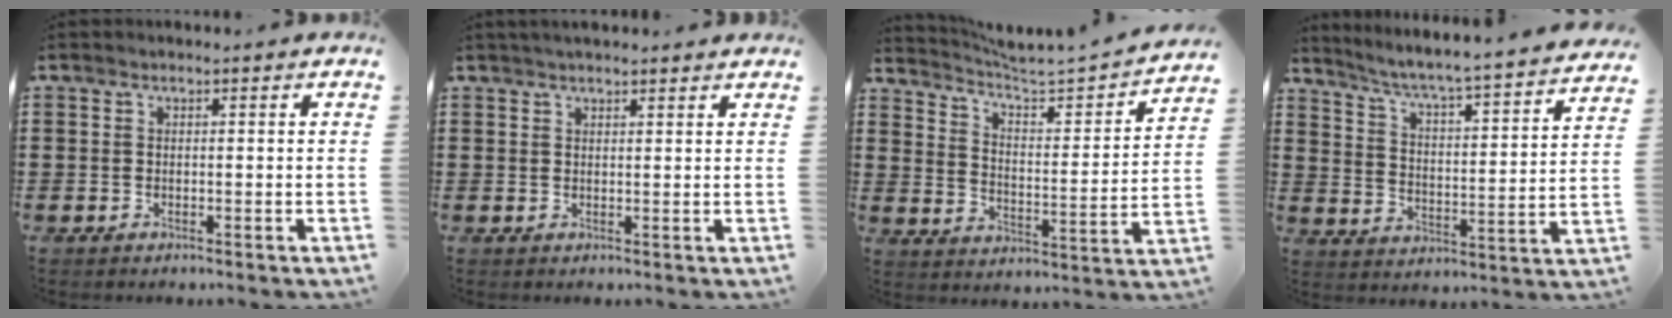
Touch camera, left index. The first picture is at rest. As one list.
[{"total": 1.7, "force": [1.5, 0.1, 0.6], "torque": [-0.014, 0.002, 0.030]}, {"total": 3.1, "force": [2.9, 0.1, 1.2], "torque": [-0.045, -0.034, 0.036]}, {"total": 4.2, "force": [3.7, -0.9, 1.7], "torque": [-0.053, -0.044, 0.049]}]